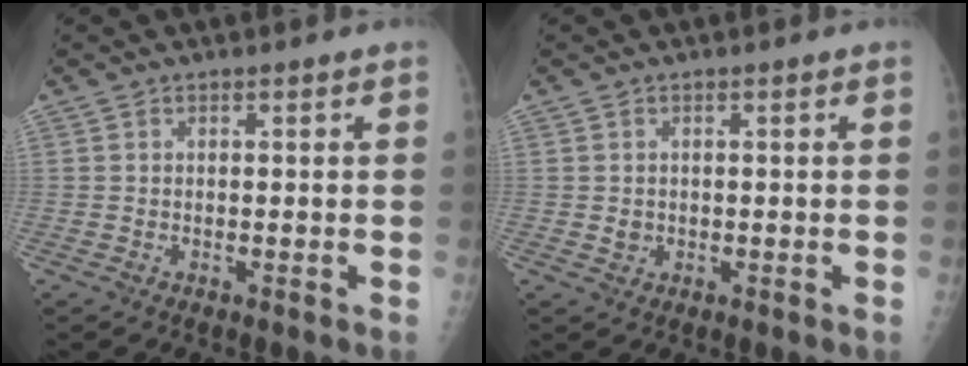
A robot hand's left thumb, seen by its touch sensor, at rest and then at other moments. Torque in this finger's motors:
{"motor_torque": [-0.20, 0.07, 0.29, 0.21, -0.06]}